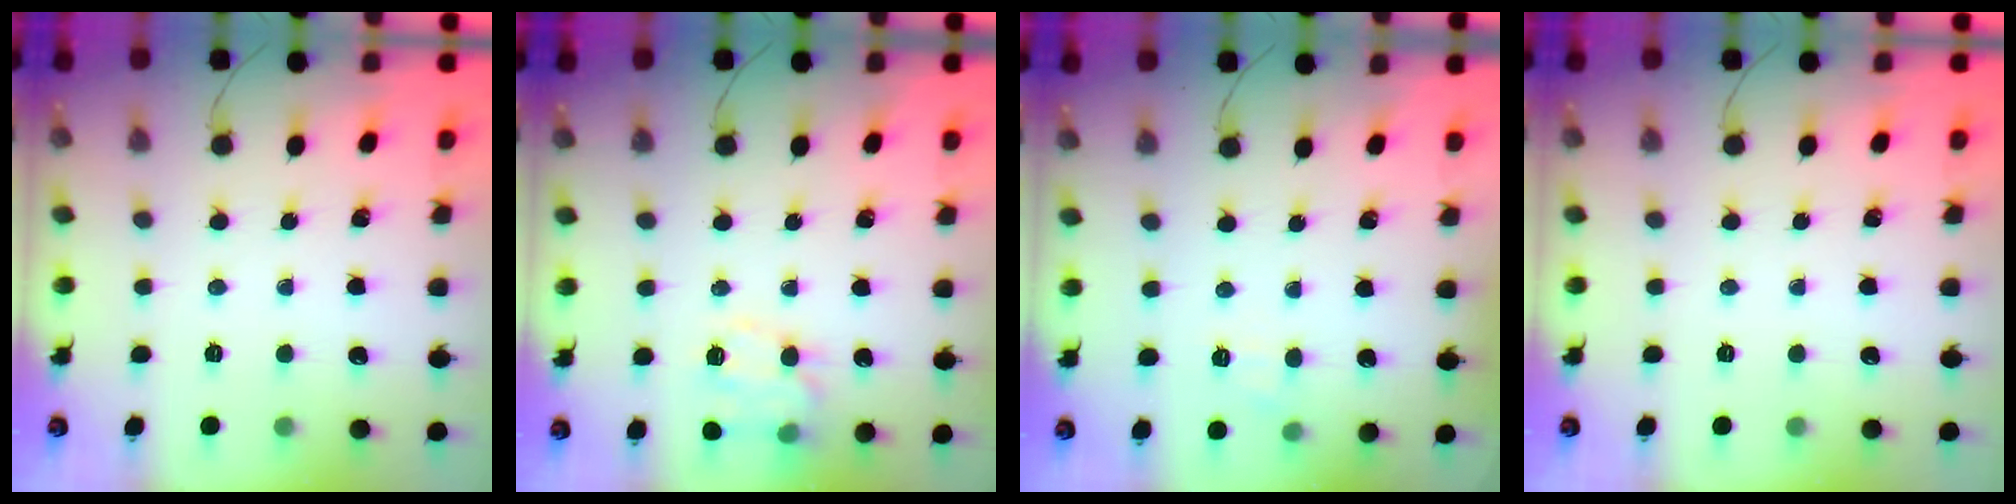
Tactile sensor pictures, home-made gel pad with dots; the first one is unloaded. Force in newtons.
{"total": 12.9, "press": 12.9, "slide": 1.0}
{"total": 5.7, "press": 5.4, "slide": 1.6}
{"total": 0.0}